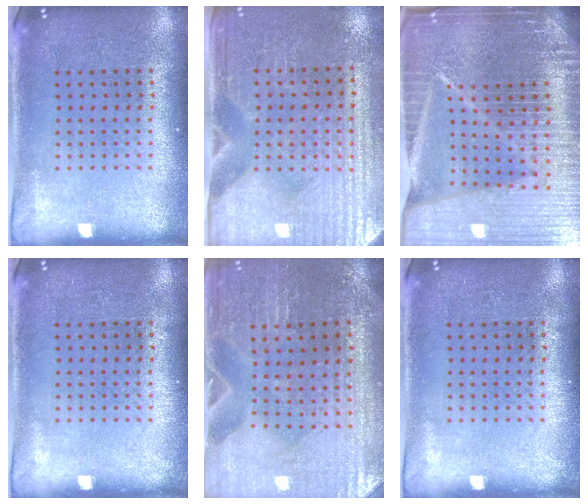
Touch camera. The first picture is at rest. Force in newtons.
{"total": 3.6, "press": 3.4, "slide": 1.2}
{"total": 7.2, "press": 6.1, "slide": 3.8}
{"total": 0.0}
{"total": 1.2, "press": 1.2, "slide": 0.0}
{"total": 0.0}